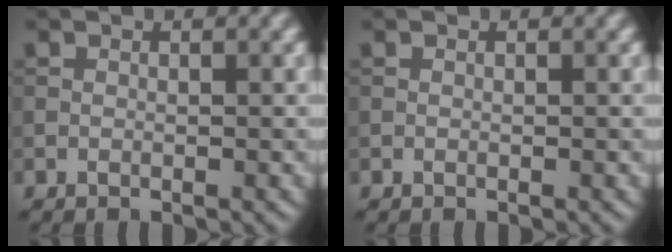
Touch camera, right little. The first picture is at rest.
{"total": 0.0}